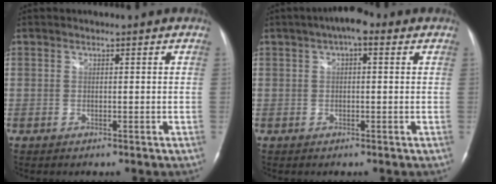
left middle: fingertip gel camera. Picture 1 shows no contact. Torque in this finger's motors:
{"motor_torque": [0.59, -0.07, -0.04, 0.04]}